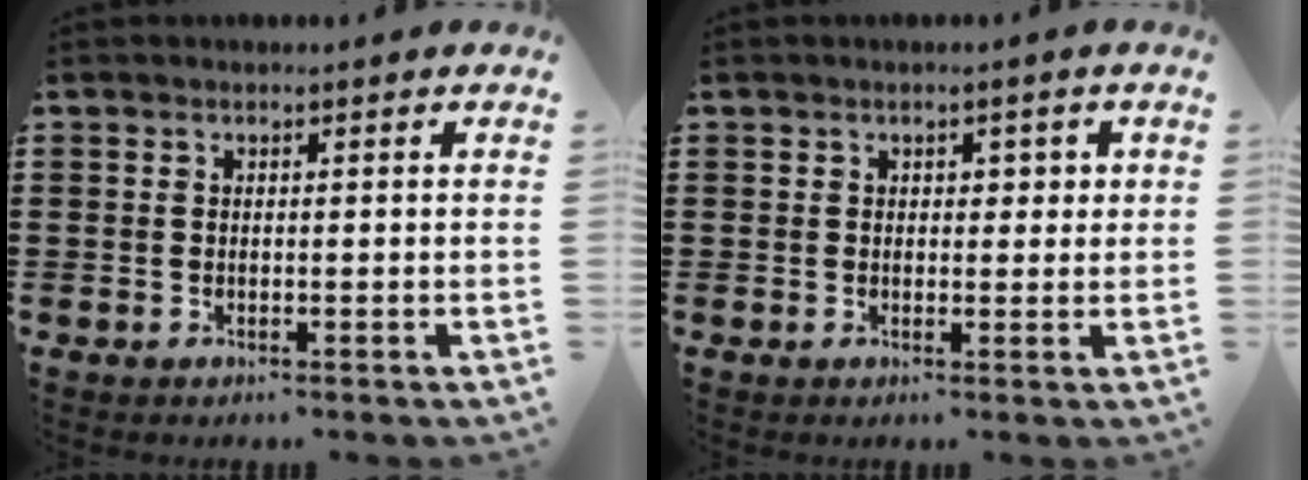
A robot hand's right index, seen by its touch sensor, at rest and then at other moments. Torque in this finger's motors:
{"motor_torque": [-0.18, 0.27, 0.04, -0.01]}